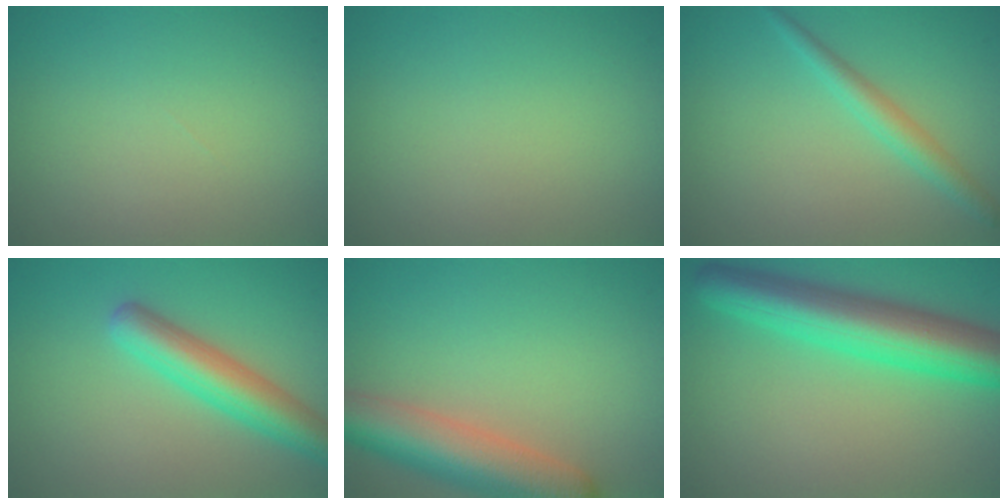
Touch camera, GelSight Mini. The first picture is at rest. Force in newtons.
{"total": 0.0}
{"total": 2.2, "press": 2.2, "slide": 0.1}
{"total": 5.1, "press": 5.1, "slide": 0.3}
{"total": 7.2, "press": 7.2, "slide": 0.4}
{"total": 8.6, "press": 8.6, "slide": 0.3}